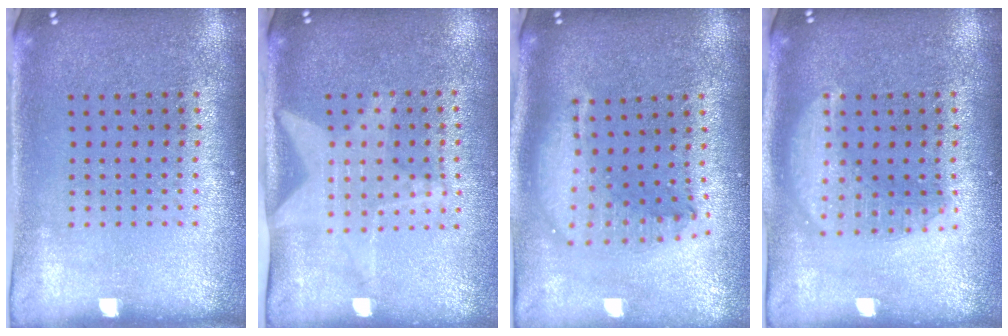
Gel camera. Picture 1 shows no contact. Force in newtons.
{"total": 1.9, "press": 1.5, "slide": 1.1}
{"total": 2.1, "press": 1.7, "slide": 1.3}
{"total": 3.0, "press": 3.0, "slide": 0.4}